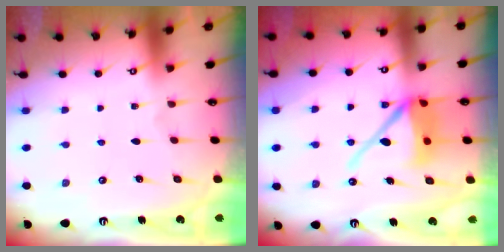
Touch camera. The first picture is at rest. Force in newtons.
{"total": 12.4, "press": 12.3, "slide": 1.7}